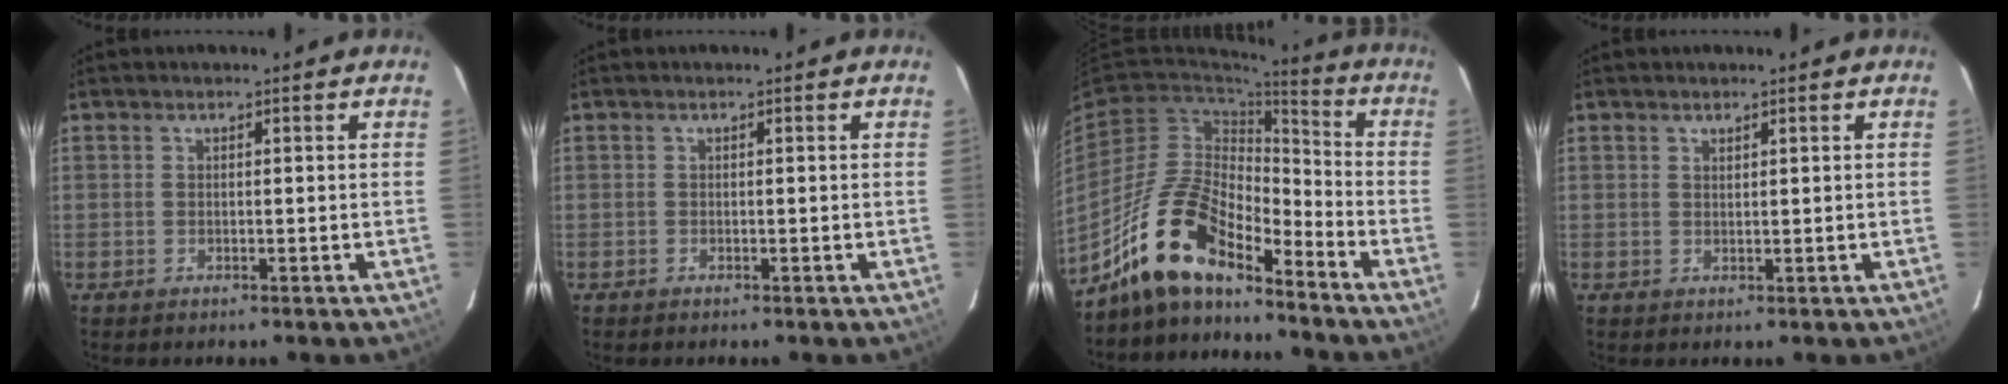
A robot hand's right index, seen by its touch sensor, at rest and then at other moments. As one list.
[{"total": 0.0}, {"total": 14.8, "force": [-11.7, 4.8, 7.6], "torque": [-0.151, 0.007, -0.228]}, {"total": 0.7, "force": [0.7, 0.3, 0.2], "torque": [-0.005, 0.000, 0.012]}]